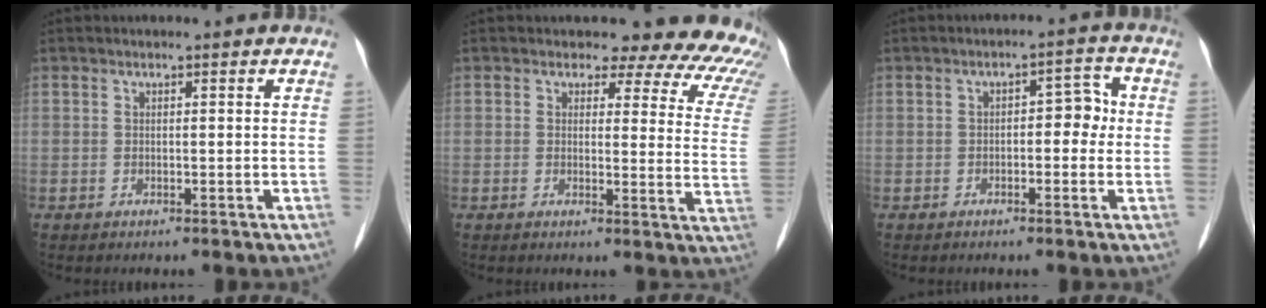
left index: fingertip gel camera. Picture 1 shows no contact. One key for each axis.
{"total": 16.6, "fx": 15.0, "fy": 5.9, "fz": 4.0, "tx": -0.005, "ty": -0.078, "tz": 0.125}
{"total": 4.3, "fx": -0.1, "fy": 2.1, "fz": 3.7, "tx": -0.043, "ty": 0.028, "tz": -0.005}